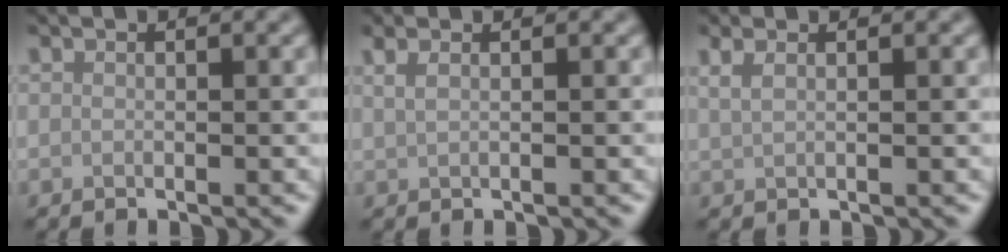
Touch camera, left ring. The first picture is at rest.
{"total": 2.0, "force": [1.1, 1.0, 1.4], "torque": [-0.021, -0.002, 0.007]}
{"total": 2.0, "force": [1.2, 0.9, 1.4], "torque": [-0.022, -0.002, 0.011]}